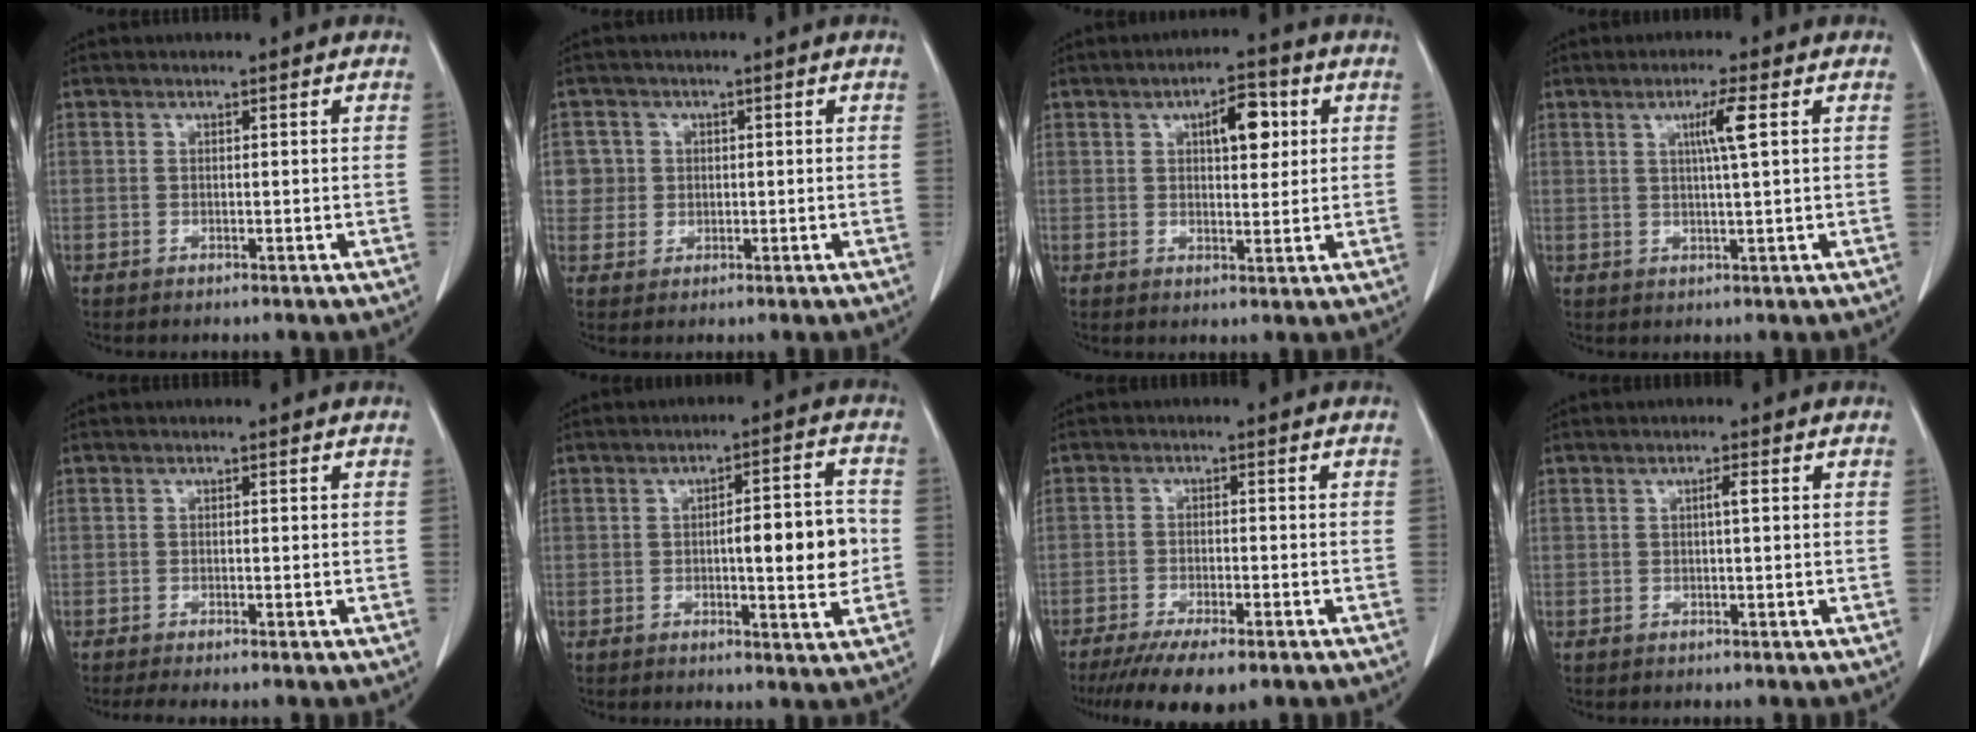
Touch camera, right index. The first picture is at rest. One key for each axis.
{"total": 3.6, "fx": 0.7, "fy": 3.5, "fz": -0.2, "tx": 0.024, "ty": 0.006, "tz": 0.011}
{"total": 6.1, "fx": 2.1, "fy": 2.4, "fz": 5.2, "tx": -0.079, "ty": 0.008, "tz": 0.032}
{"total": 4.0, "fx": 1.2, "fy": -0.6, "fz": 3.8, "tx": -0.069, "ty": -0.003, "tz": 0.021}
{"total": 1.6, "fx": -1.3, "fy": -0.1, "fz": 0.9, "tx": -0.022, "ty": -0.005, "tz": -0.024}
{"total": 9.0, "fx": -0.5, "fy": 2.0, "fz": 8.7, "tx": -0.117, "ty": 0.014, "tz": -0.004}
{"total": 8.9, "fx": -6.6, "fy": 2.2, "fz": 5.7, "tx": -0.084, "ty": -0.015, "tz": -0.101}
{"total": 1.1, "fx": 0.2, "fy": 0.0, "fz": 1.1, "tx": -0.020, "ty": 0.002, "tz": 0.002}